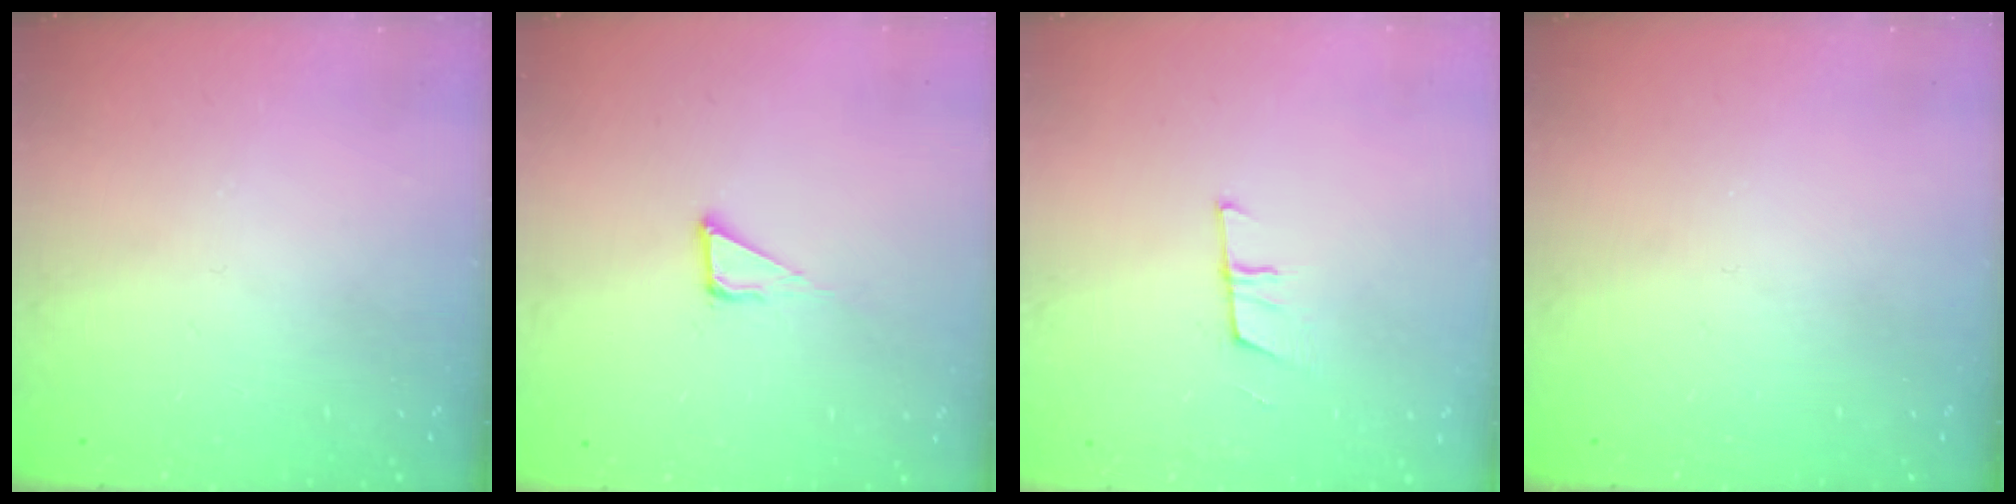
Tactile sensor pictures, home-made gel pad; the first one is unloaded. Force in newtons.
{"total": 3.8, "press": 3.8, "slide": 0.2}
{"total": 6.0, "press": 5.4, "slide": 2.5}
{"total": 0.0}